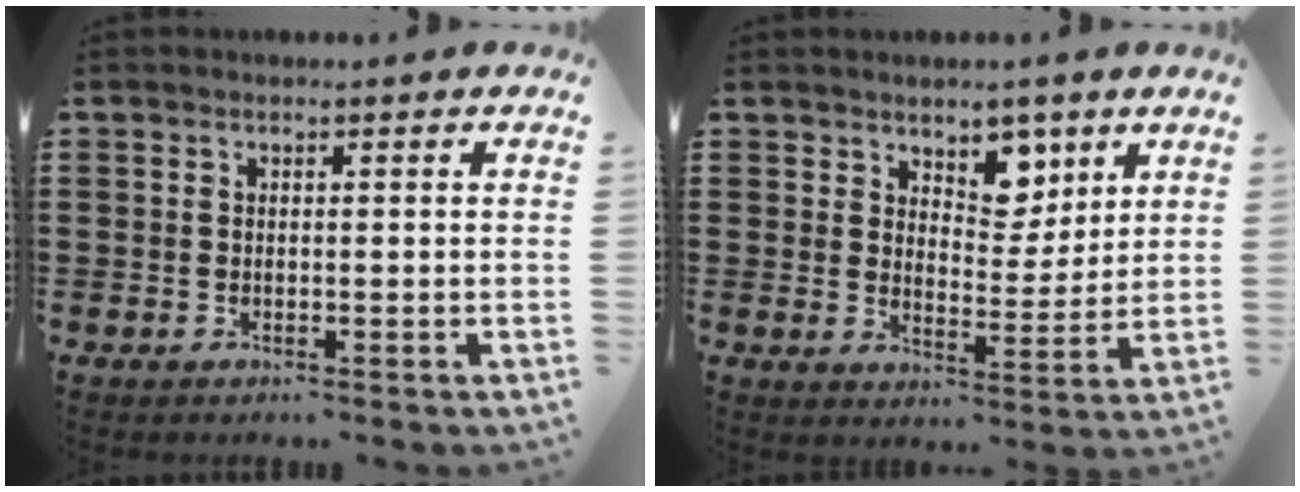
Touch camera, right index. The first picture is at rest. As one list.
[{"total": 6.1, "force": [4.5, 3.7, 2.0], "torque": [-0.037, -0.011, 0.078]}]